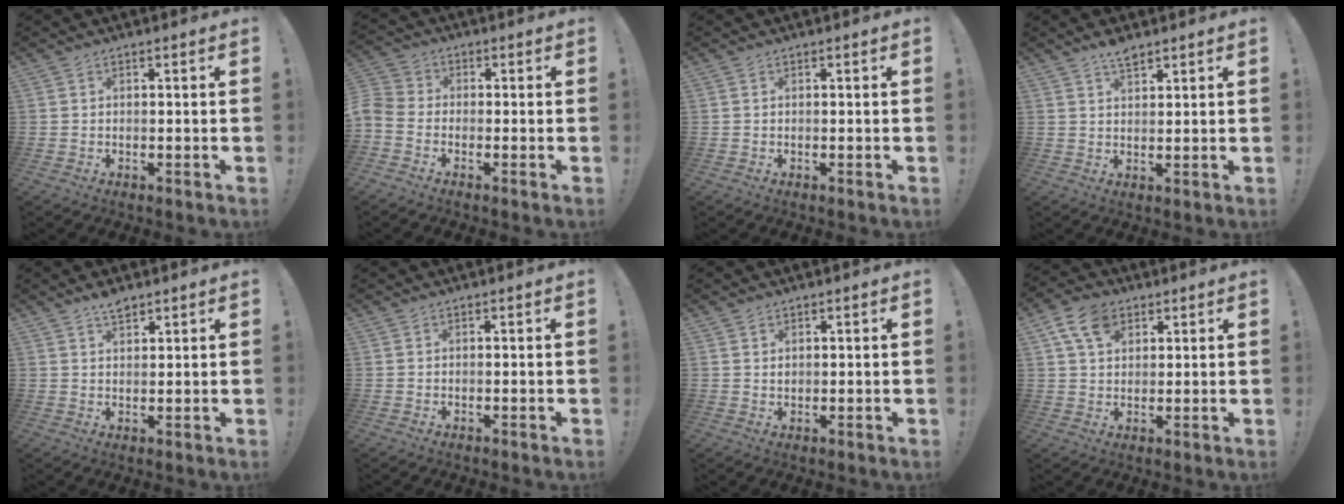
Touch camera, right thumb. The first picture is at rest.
{"total": 4.6, "force": [-2.8, 3.0, 2.1], "torque": [-0.051, 0.011, -0.053]}
{"total": 0.0}
{"total": 3.9, "force": [3.2, 1.2, 1.9], "torque": [-0.027, -0.019, 0.054]}
{"total": 3.6, "force": [3.0, 1.2, 1.6], "torque": [-0.029, -0.015, 0.052]}
{"total": 0.0}
{"total": 1.0, "force": [0.7, 0.7, 0.2], "torque": [0.001, -0.002, 0.013]}
{"total": 9.4, "force": [4.3, 6.2, 5.5], "torque": [-0.085, -0.006, 0.082]}